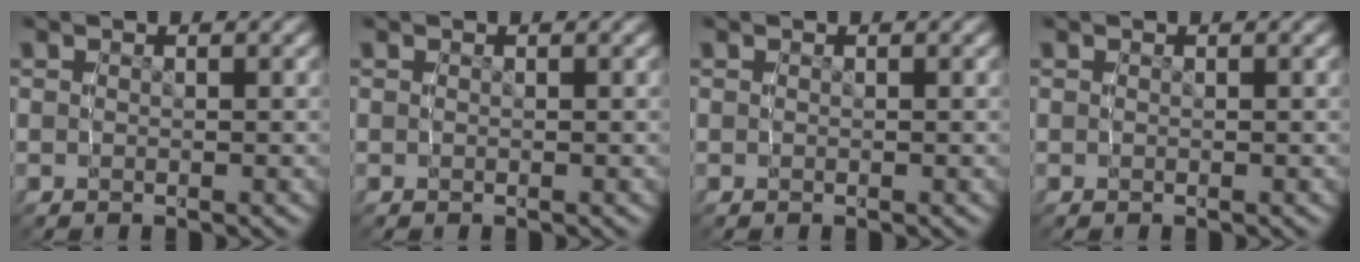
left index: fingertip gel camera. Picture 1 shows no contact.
{"total": 0.0}
{"total": 0.0}
{"total": 0.0}